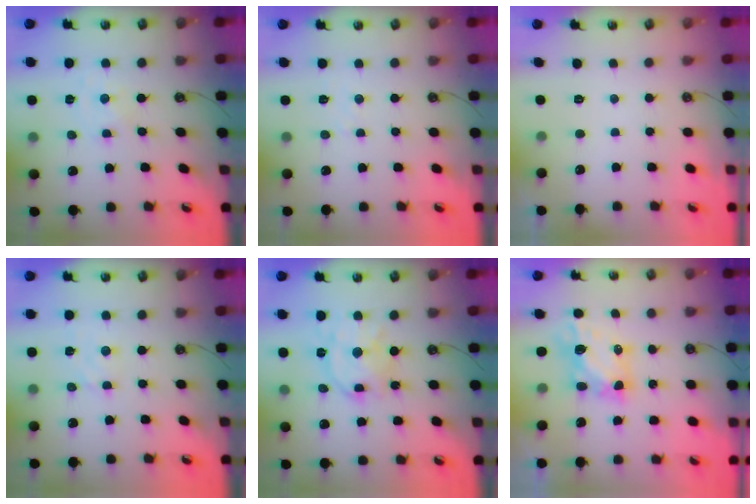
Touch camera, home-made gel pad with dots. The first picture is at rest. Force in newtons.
{"total": 2.5, "press": 2.4, "slide": 0.4}
{"total": 0.0}
{"total": 2.5, "press": 2.5, "slide": 0.4}
{"total": 14.0, "press": 14.0, "slide": 0.9}
{"total": 5.4, "press": 5.4, "slide": 0.4}